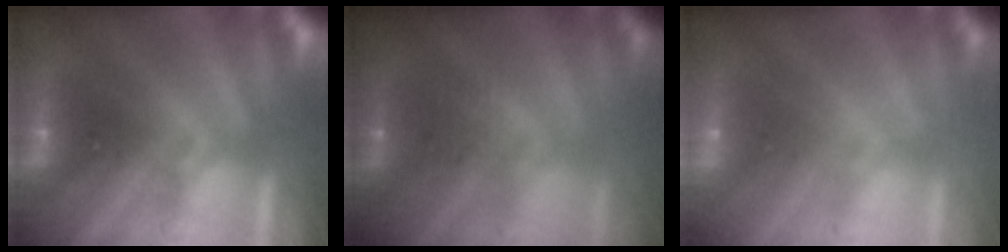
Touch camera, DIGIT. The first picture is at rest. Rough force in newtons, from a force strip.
{"total": 2.4}
{"total": 1.8}